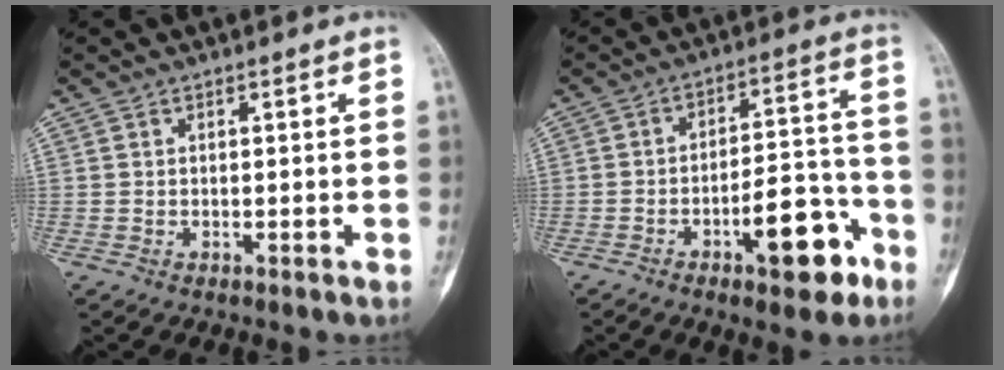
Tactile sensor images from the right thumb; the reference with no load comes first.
{"total": 13.4, "force": [-6.5, 5.3, 10.5], "torque": [-0.126, 0.050, -0.092]}